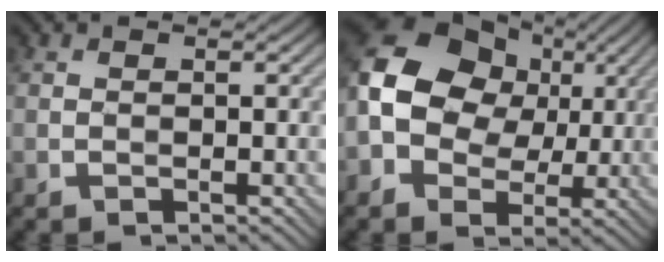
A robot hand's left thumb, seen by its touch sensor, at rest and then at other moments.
{"total": 12.5, "force": [1.0, 9.8, 7.8], "torque": [-0.175, 0.011, 0.002]}